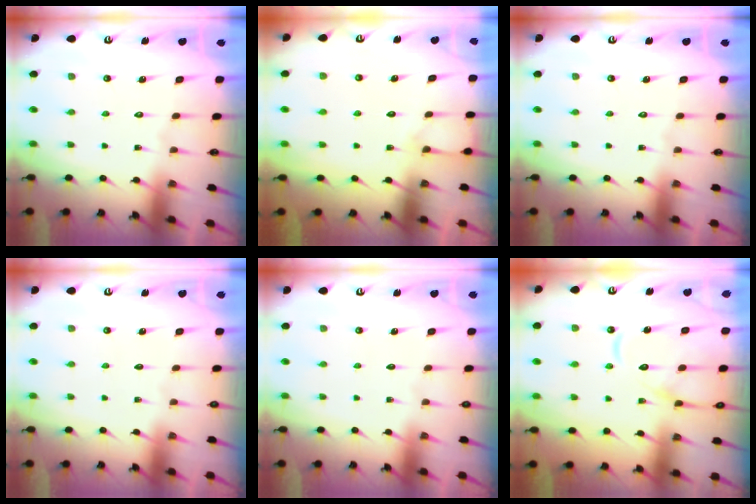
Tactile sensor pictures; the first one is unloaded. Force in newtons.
{"total": 3.9, "press": 3.9, "slide": 0.4}
{"total": 0.0}
{"total": 0.0}
{"total": 0.0}
{"total": 13.9, "press": 13.9, "slide": 1.5}